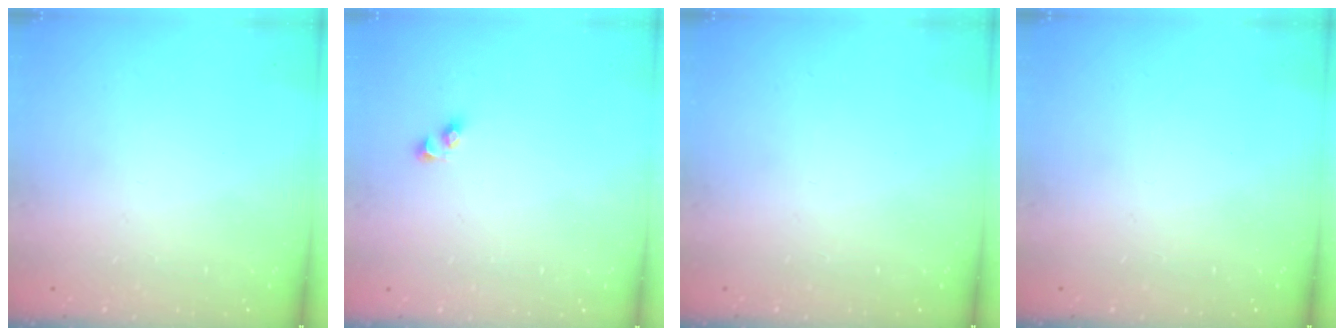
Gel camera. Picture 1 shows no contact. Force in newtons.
{"total": 2.3, "press": 2.3, "slide": 0.2}
{"total": 0.0}
{"total": 0.0}